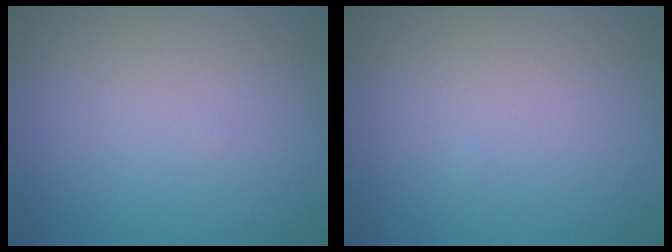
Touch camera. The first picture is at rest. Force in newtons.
{"total": 0.0}